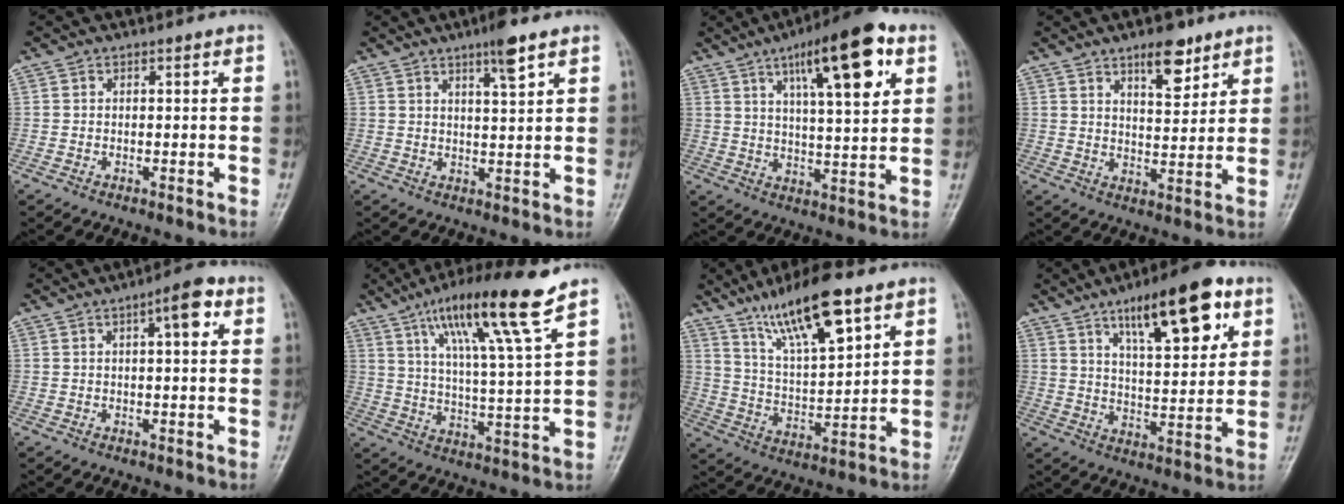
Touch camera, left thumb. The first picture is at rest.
{"total": 5.2, "force": [3.3, 0.6, 4.0], "torque": [-0.063, -0.017, 0.053]}
{"total": 17.1, "force": [7.7, 4.7, 14.5], "torque": [-0.202, -0.017, 0.118]}
{"total": 7.7, "force": [5.0, 3.1, 4.9], "torque": [-0.054, -0.032, 0.077]}
{"total": 5.8, "force": [2.1, 1.7, 5.1], "torque": [-0.066, 0.006, 0.025]}
{"total": 15.6, "force": [9.9, 0.4, 12.0], "torque": [-0.206, -0.042, 0.168]}
{"total": 15.7, "force": [9.8, 4.2, 11.5], "torque": [-0.186, -0.043, 0.186]}
{"total": 17.1, "force": [8.9, 5.7, 13.4], "torque": [-0.174, -0.036, 0.139]}